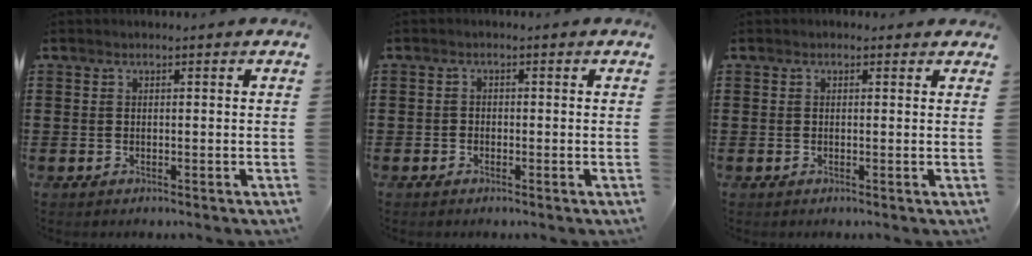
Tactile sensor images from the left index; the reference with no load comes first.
{"total": 1.0, "force": [-0.8, 0.7, 0.1], "torque": [-0.006, 0.003, -0.017]}
{"total": 0.8, "force": [0.1, 0.8, 0.2], "torque": [-0.006, 0.007, 0.001]}